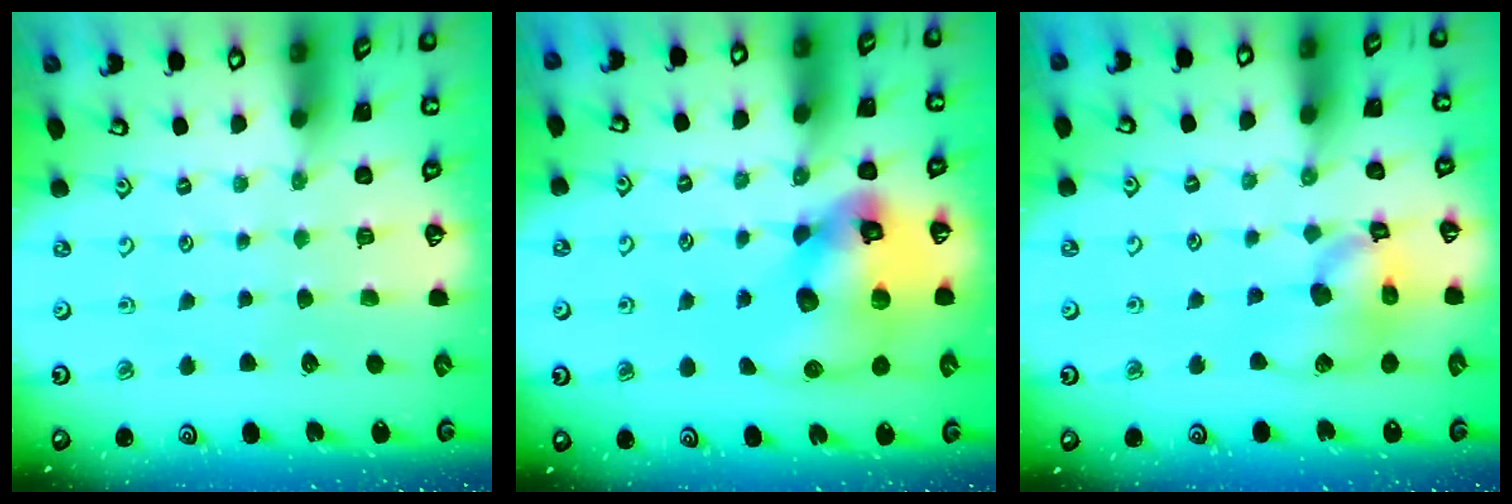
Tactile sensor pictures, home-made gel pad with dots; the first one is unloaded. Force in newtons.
{"total": 17.4, "press": 17.2, "slide": 2.4}
{"total": 15.3, "press": 15.1, "slide": 2.1}